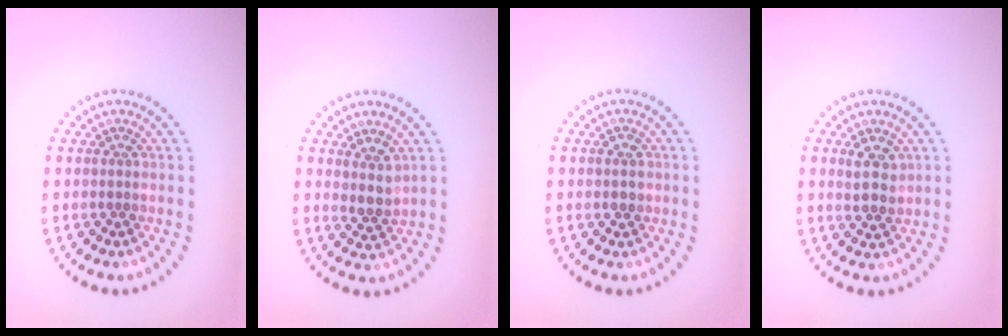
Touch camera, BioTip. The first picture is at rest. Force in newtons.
{"total": 2.0, "press": 1.6, "slide": 1.3}
{"total": 1.3, "press": 1.3, "slide": 0.3}
{"total": 2.4, "press": 2.3, "slide": 0.8}